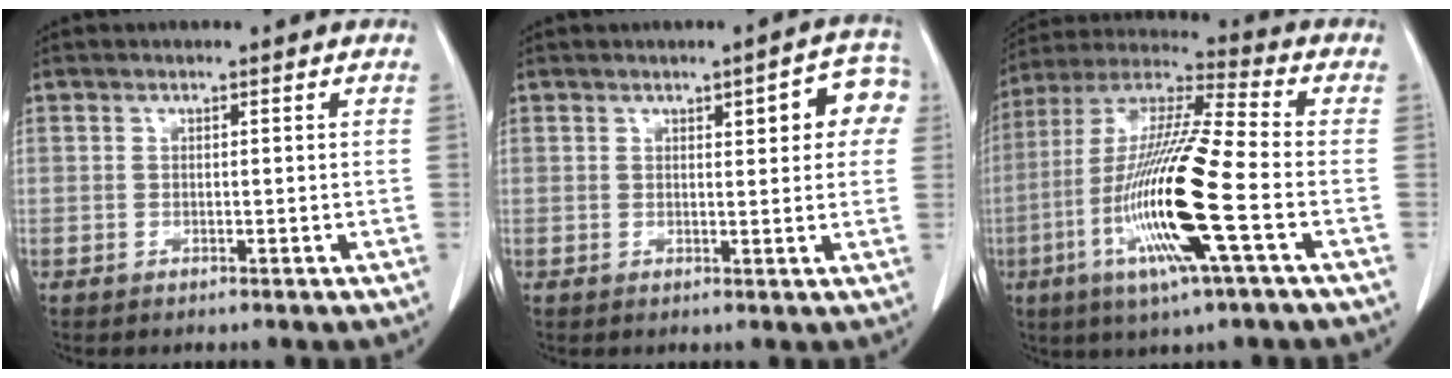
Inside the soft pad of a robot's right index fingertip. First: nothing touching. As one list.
[{"total": 6.7, "force": [2.4, 2.1, 5.9], "torque": [-0.058, 0.018, 0.022]}, {"total": 18.6, "force": [-5.5, 0.6, 17.8], "torque": [-0.365, -0.019, -0.110]}]